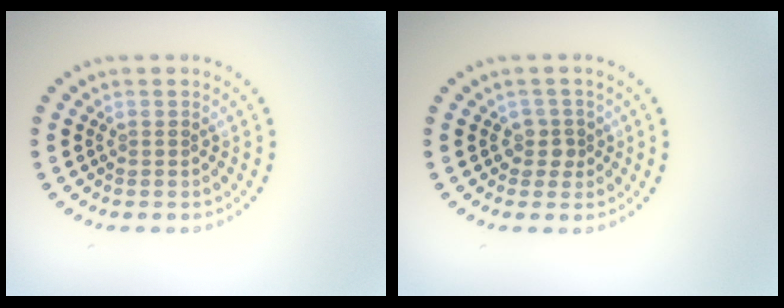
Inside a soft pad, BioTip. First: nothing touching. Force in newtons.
{"total": 1.7, "press": 1.4, "slide": 0.9}